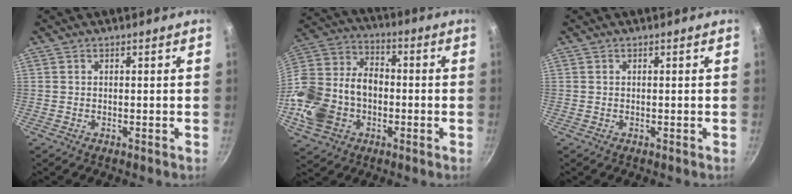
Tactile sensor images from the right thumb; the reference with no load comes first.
{"total": 20.0, "force": [-4.3, 14.8, 12.7], "torque": [-0.252, 0.051, -0.078]}
{"total": 0.0}